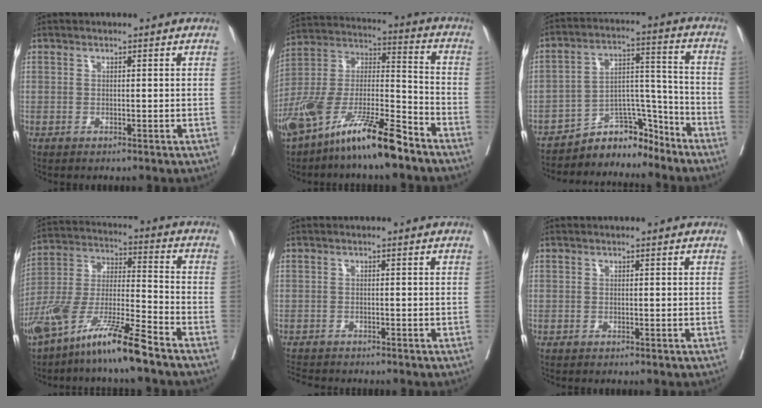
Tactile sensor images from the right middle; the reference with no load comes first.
{"total": 17.1, "force": [-12.2, 2.5, 11.7], "torque": [-0.246, -0.012, -0.227]}
{"total": 8.5, "force": [-8.2, 2.3, 0.4], "torque": [0.006, 0.055, -0.142]}
{"total": 14.0, "force": [-10.0, 0.5, 9.8], "torque": [-0.205, -0.017, -0.191]}
{"total": 4.4, "force": [-4.1, 0.8, 1.1], "torque": [-0.015, -0.011, -0.067]}
{"total": 0.0}